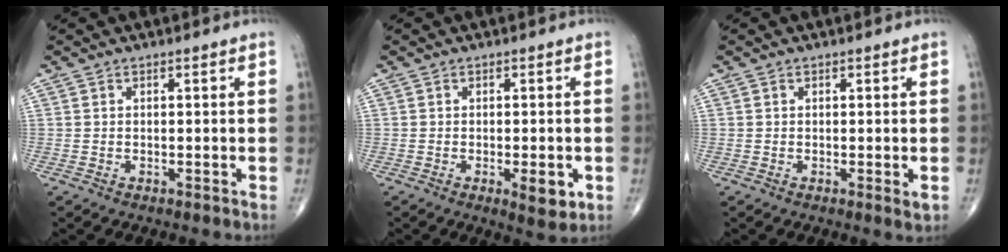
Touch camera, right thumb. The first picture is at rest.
{"total": 4.8, "force": [-1.5, 1.7, 4.2], "torque": [-0.047, -0.006, -0.015]}
{"total": 1.3, "force": [-0.2, 0.3, 1.3], "torque": [-0.017, -0.006, -0.003]}